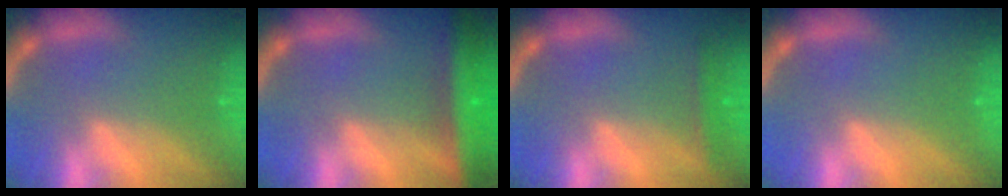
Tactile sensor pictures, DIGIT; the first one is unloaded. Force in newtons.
{"total": 8.0}
{"total": 1.9}
{"total": 0.0}